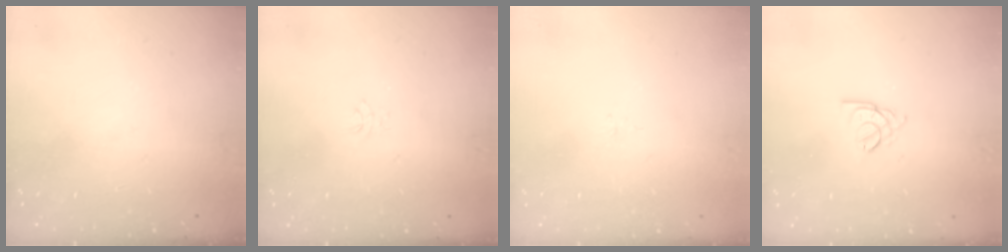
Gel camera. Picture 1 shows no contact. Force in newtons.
{"total": 2.9, "press": 2.9, "slide": 0.3}
{"total": 1.6, "press": 1.5, "slide": 0.3}
{"total": 2.3, "press": 2.3, "slide": 0.5}